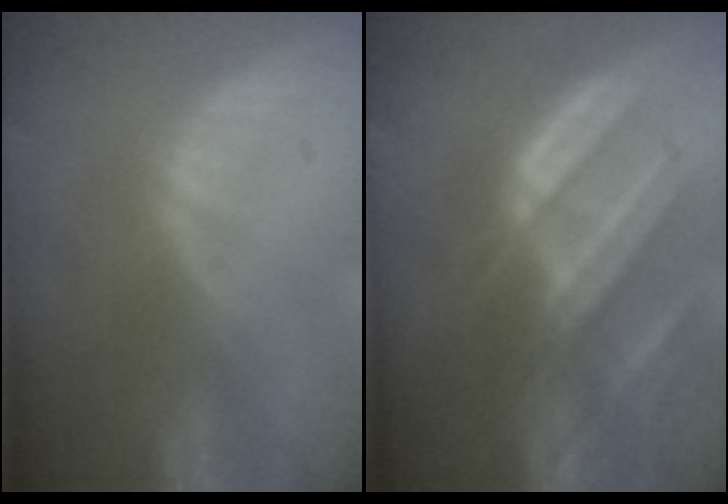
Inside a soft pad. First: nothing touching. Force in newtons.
{"total": 9.4, "press": 8.3, "slide": 4.4}